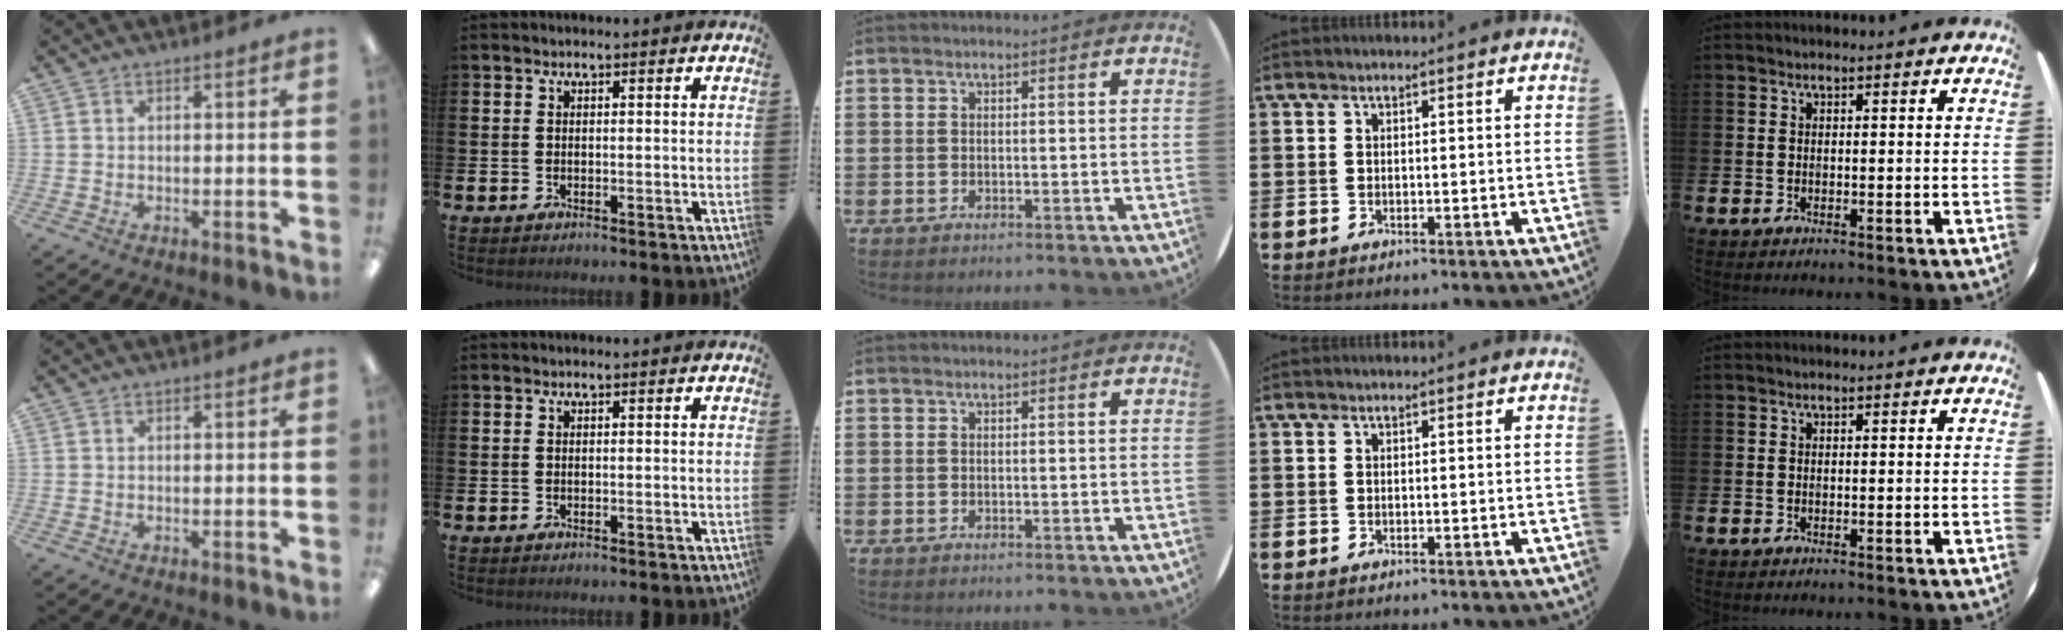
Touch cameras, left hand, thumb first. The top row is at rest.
{}